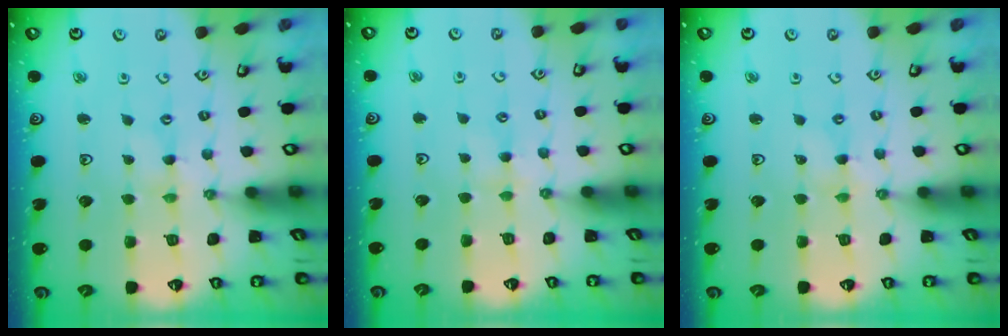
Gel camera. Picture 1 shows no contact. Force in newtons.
{"total": 2.8, "press": 2.8, "slide": 0.3}
{"total": 0.8, "press": 0.8, "slide": 0.2}